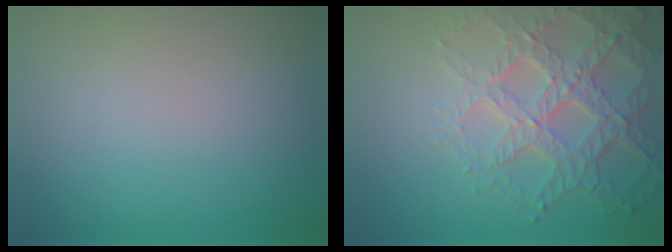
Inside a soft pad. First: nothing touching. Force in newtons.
{"total": 6.3, "press": 4.8, "slide": 4.1}